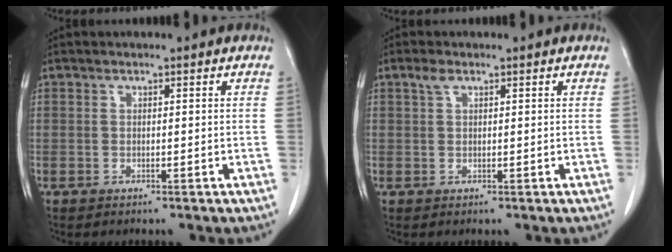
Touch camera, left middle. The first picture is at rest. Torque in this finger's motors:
{"motor_torque": [0.17, -0.10, -0.27, -0.05]}